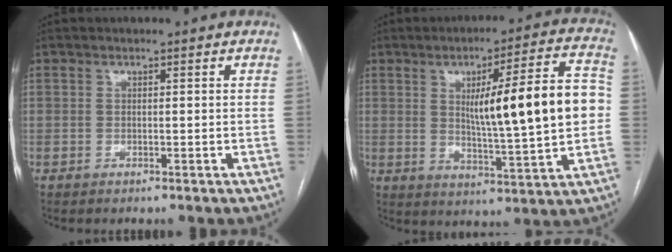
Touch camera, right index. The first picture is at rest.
{"total": 16.5, "force": [1.5, 1.4, 16.4], "torque": [-0.243, 0.012, 0.025]}